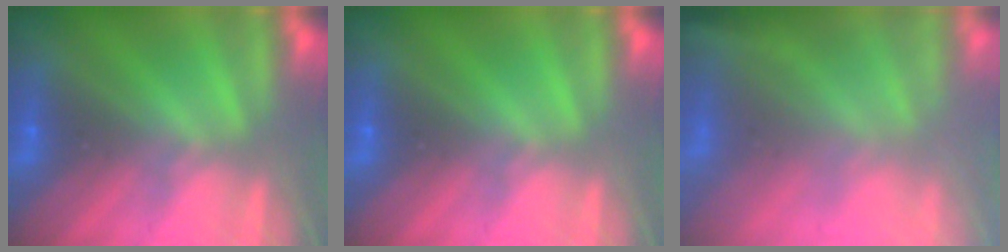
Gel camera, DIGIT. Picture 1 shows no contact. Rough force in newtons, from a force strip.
{"total": 0.0}
{"total": 6.9}